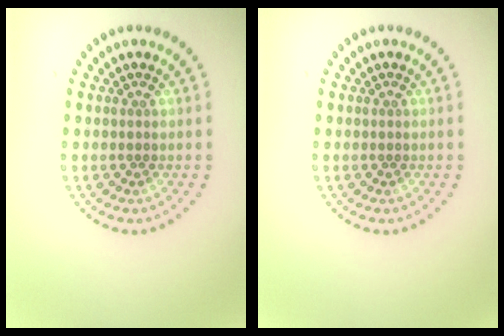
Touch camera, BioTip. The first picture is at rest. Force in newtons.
{"total": 0.0}